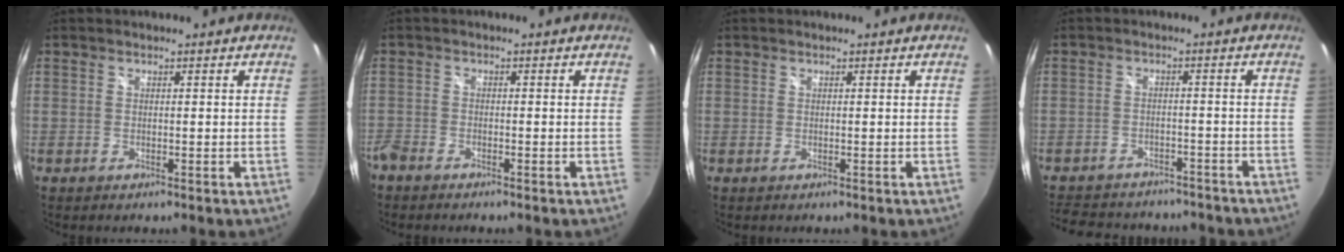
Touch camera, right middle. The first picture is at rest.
{"total": 3.0, "force": [-2.7, 0.9, 1.0], "torque": [-0.035, -0.009, -0.056]}
{"total": 0.0}
{"total": 15.1, "force": [-12.6, 6.3, 5.2], "torque": [-0.126, 0.022, -0.169]}